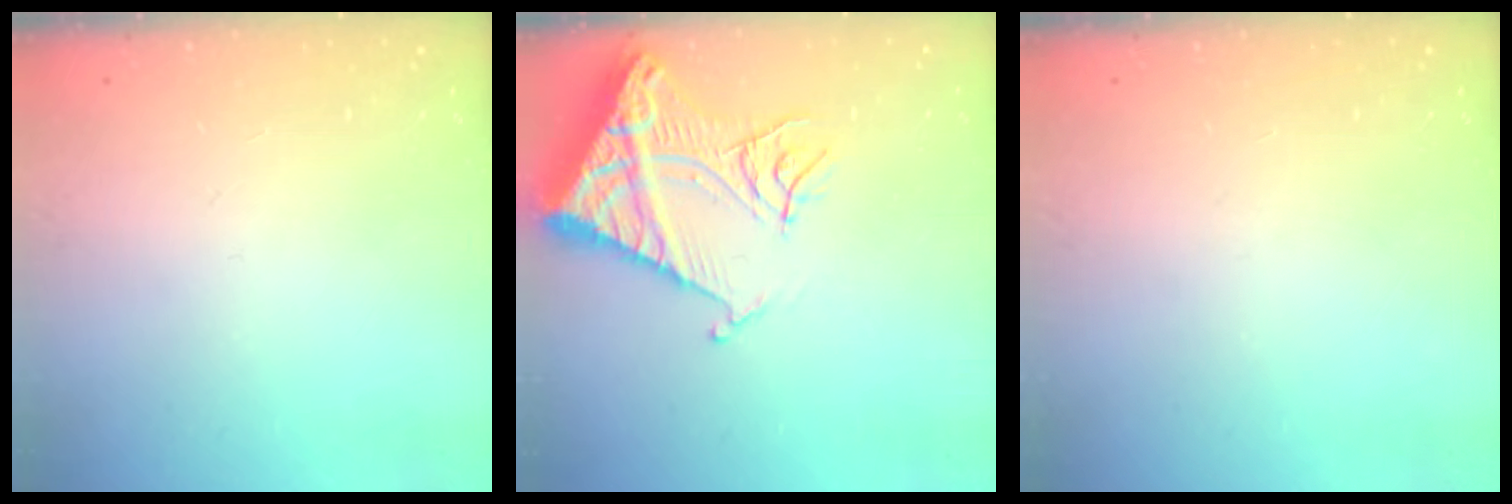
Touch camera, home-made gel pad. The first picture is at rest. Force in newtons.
{"total": 15.7, "press": 15.6, "slide": 1.7}
{"total": 0.0}